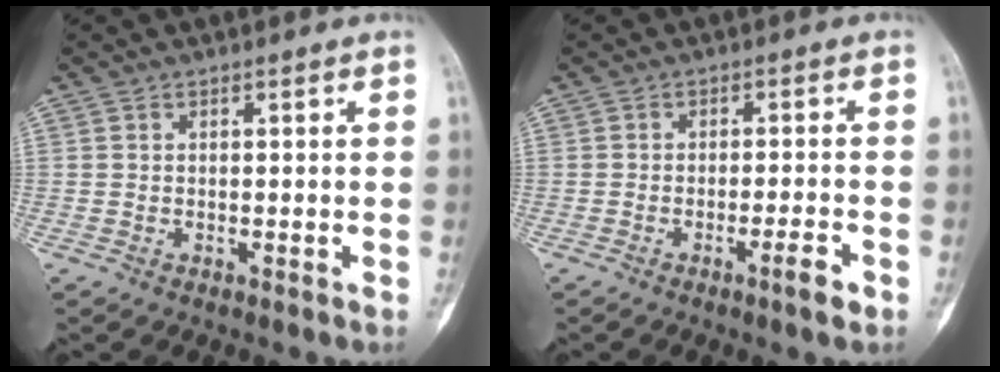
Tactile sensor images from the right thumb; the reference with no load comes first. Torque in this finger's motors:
{"motor_torque": [-0.14, -0.03, 0.35, -0.08, -0.01]}